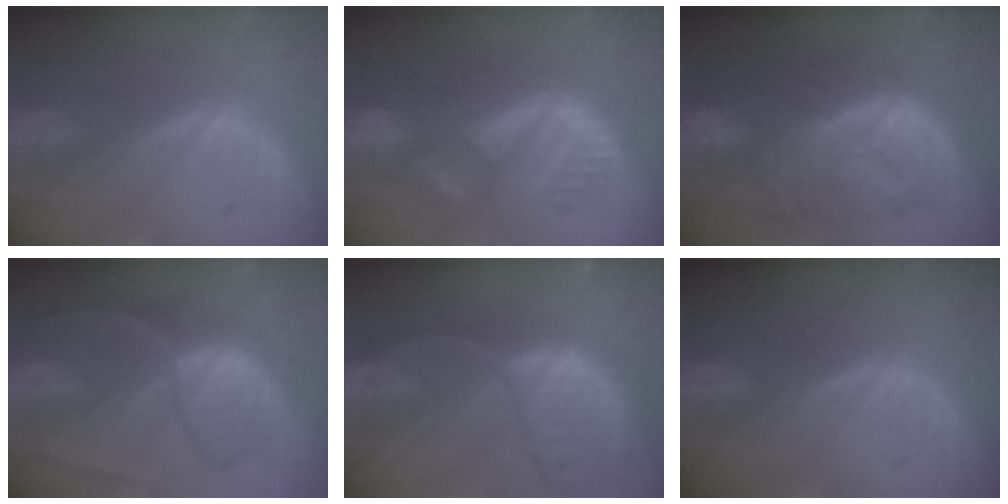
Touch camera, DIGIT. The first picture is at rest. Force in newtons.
{"total": 8.5, "press": 8.3, "slide": 1.8}
{"total": 12.6, "press": 12.5, "slide": 1.2}
{"total": 8.8, "press": 7.7, "slide": 4.2}
{"total": 11.7, "press": 9.8, "slide": 6.4}
{"total": 0.0}